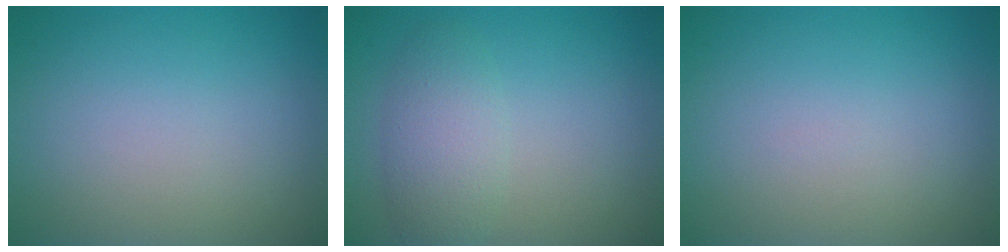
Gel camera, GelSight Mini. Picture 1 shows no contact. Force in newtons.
{"total": 3.1, "press": 3.1, "slide": 0.0}
{"total": 0.0}